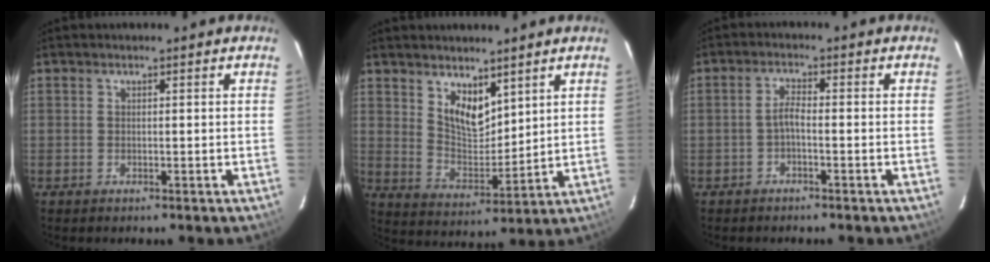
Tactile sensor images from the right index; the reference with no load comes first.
{"total": 8.4, "force": [5.4, 4.2, 4.9], "torque": [-0.076, -0.001, 0.109]}
{"total": 2.4, "force": [-1.1, 0.5, 2.1], "torque": [-0.046, 0.011, -0.024]}